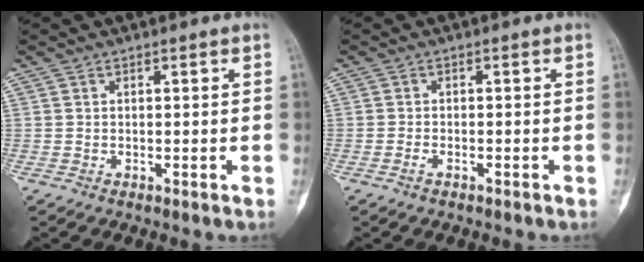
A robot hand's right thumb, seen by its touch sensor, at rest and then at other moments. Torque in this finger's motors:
{"motor_torque": [-0.55, 0.12, -0.15, -0.23, -0.03]}